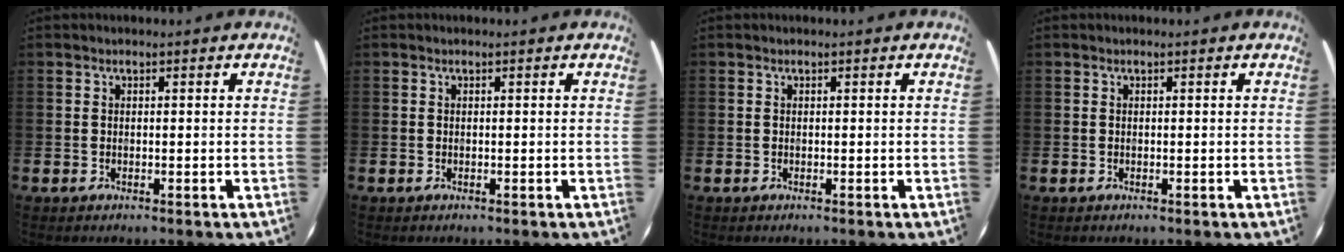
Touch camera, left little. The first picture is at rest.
{"total": 0.0}
{"total": 0.0}
{"total": 0.0}